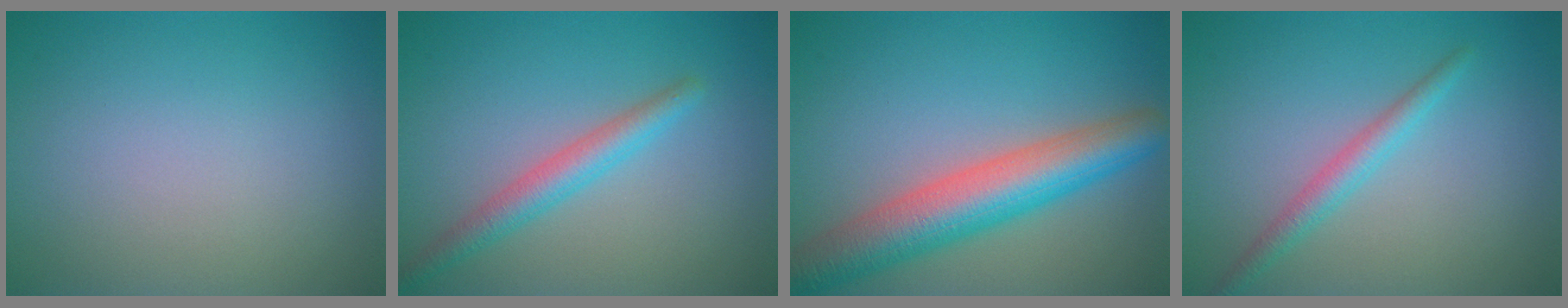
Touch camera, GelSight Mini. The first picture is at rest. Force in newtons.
{"total": 2.9, "press": 2.9, "slide": 0.1}
{"total": 7.8, "press": 7.8, "slide": 0.3}
{"total": 2.2, "press": 2.2, "slide": 0.1}